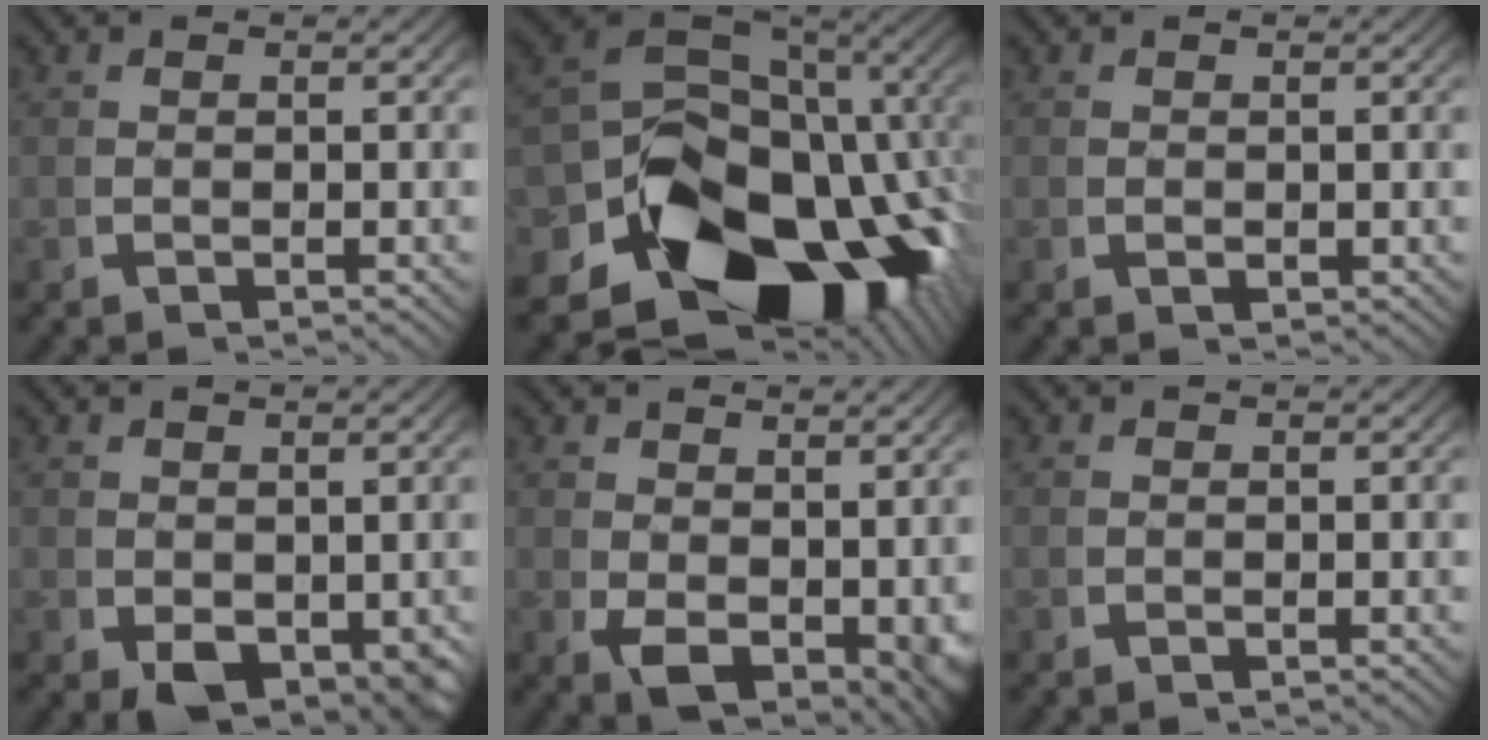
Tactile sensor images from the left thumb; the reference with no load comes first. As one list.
[{"total": 27.2, "force": [-5.4, 17.1, 20.4], "torque": [-0.362, -0.081, -0.053]}, {"total": 0.7, "force": [0.2, 0.6, 0.4], "torque": [-0.010, -0.007, 0.008]}, {"total": 6.1, "force": [-1.5, 4.4, 4.0], "torque": [-0.072, -0.041, 0.000]}, {"total": 7.7, "force": [-1.2, 5.3, 5.4], "torque": [-0.104, -0.053, 0.011]}, {"total": 0.0}]